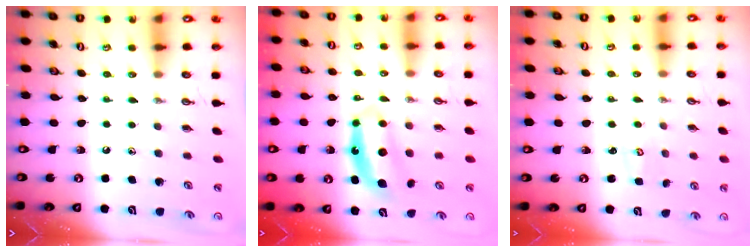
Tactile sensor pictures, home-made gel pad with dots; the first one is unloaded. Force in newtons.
{"total": 6.8, "press": 6.8, "slide": 0.2}
{"total": 1.8, "press": 1.8, "slide": 0.2}